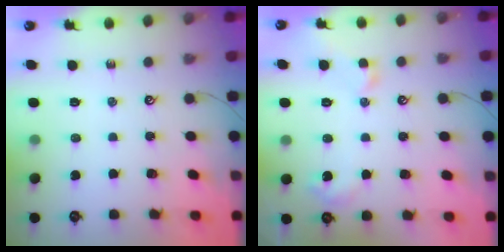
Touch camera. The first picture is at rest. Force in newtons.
{"total": 4.4, "press": 4.3, "slide": 0.7}